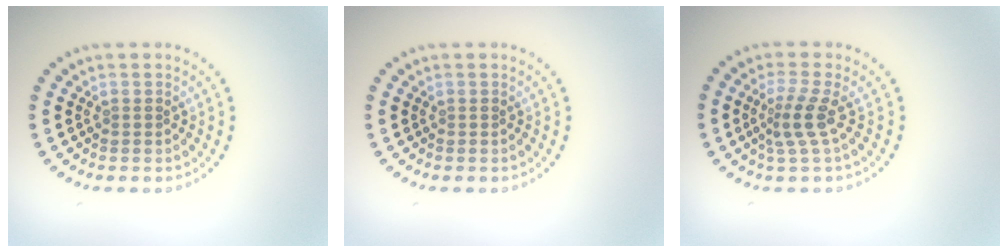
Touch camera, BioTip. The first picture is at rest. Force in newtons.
{"total": 0.0}
{"total": 2.5, "press": 1.8, "slide": 1.8}